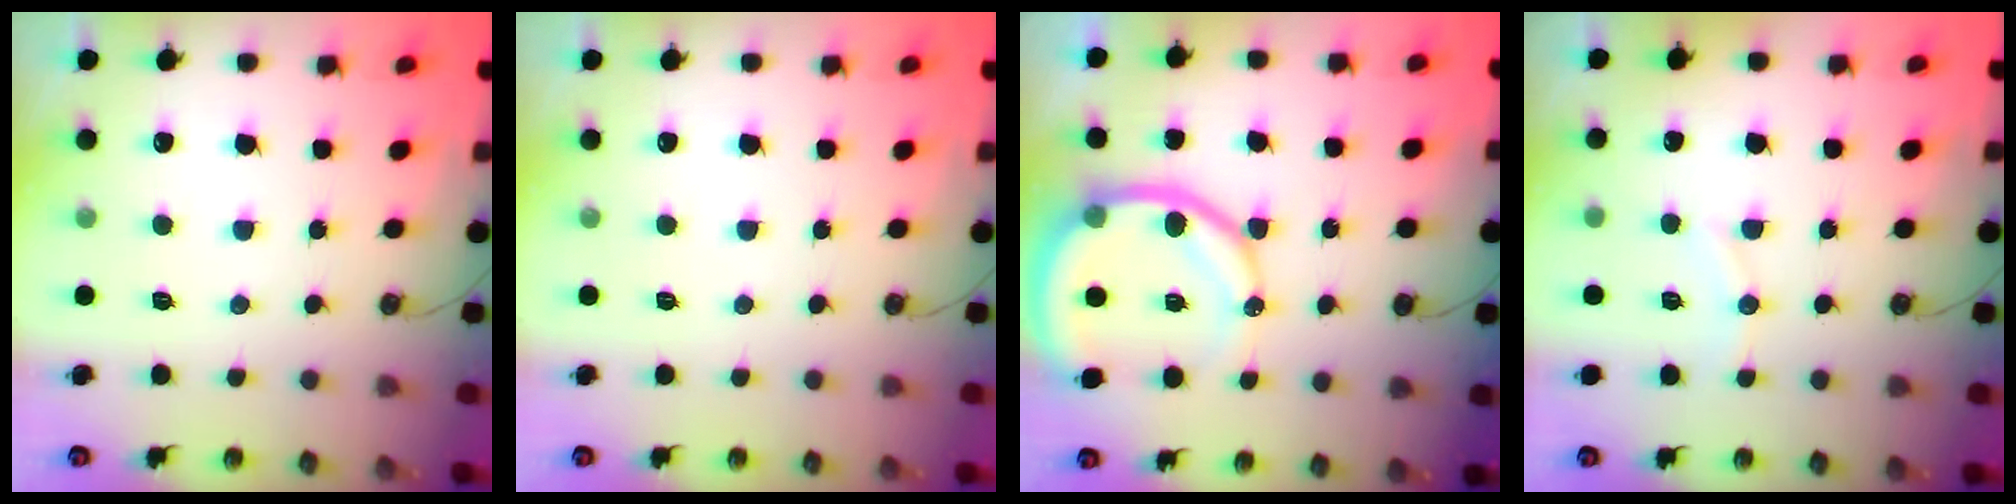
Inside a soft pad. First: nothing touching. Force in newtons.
{"total": 0.0}
{"total": 13.6, "press": 13.5, "slide": 1.8}
{"total": 5.7, "press": 5.5, "slide": 1.5}